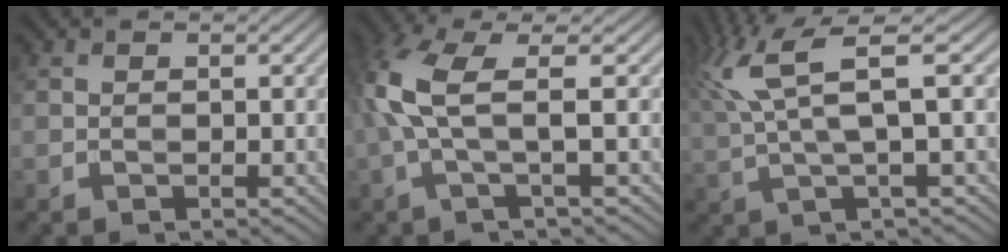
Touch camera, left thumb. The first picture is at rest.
{"total": 7.0, "force": [0.4, 1.5, 6.9], "torque": [-0.151, 0.016, -0.004]}
{"total": 8.6, "force": [2.8, 1.8, 8.0], "torque": [-0.166, 0.026, 0.056]}